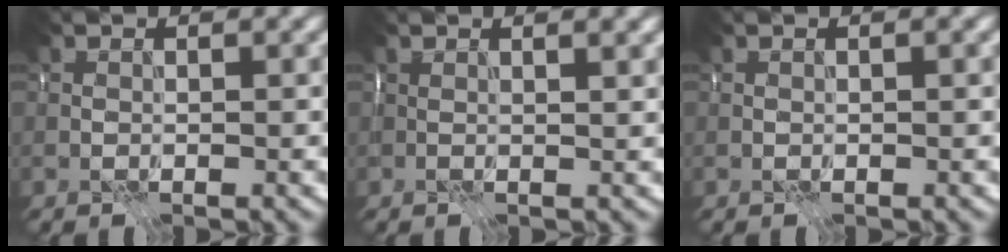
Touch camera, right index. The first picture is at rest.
{"total": 2.3, "force": [1.3, 0.5, 1.8], "torque": [-0.013, 0.002, 0.010]}
{"total": 0.6, "force": [0.2, -0.1, 0.5], "torque": [-0.009, 0.000, 0.004]}